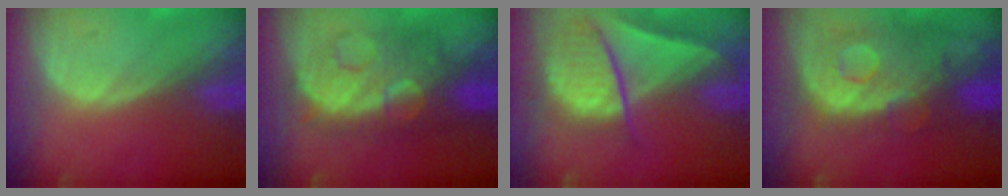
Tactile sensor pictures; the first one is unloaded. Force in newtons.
{"total": 9.5, "press": 9.5, "slide": 0.4}
{"total": 9.4, "press": 8.1, "slide": 4.8}
{"total": 11.2, "press": 9.8, "slide": 5.5}